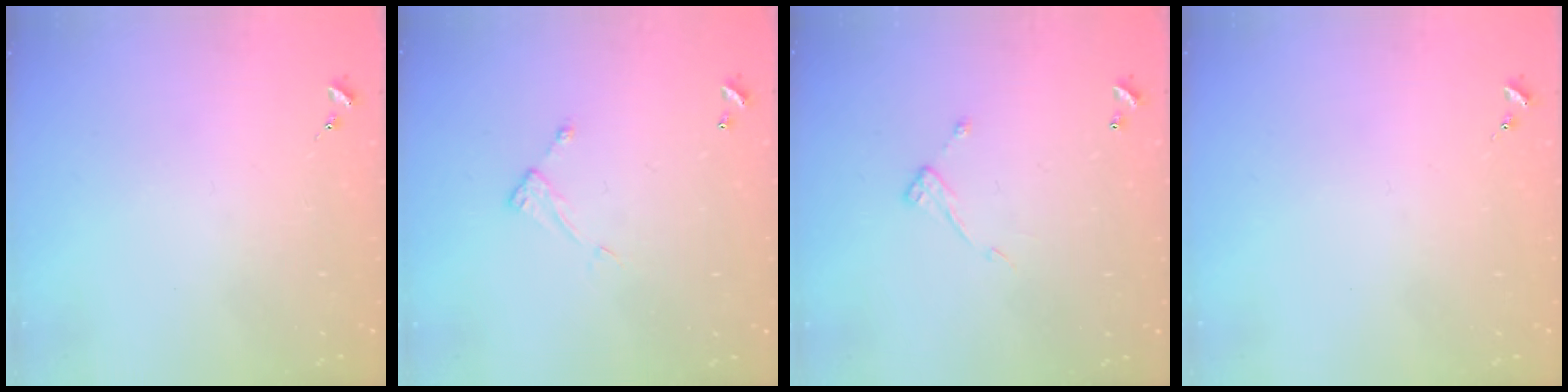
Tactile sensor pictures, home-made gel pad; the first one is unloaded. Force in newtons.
{"total": 5.0, "press": 5.0, "slide": 0.4}
{"total": 7.5, "press": 7.4, "slide": 0.4}
{"total": 0.0}